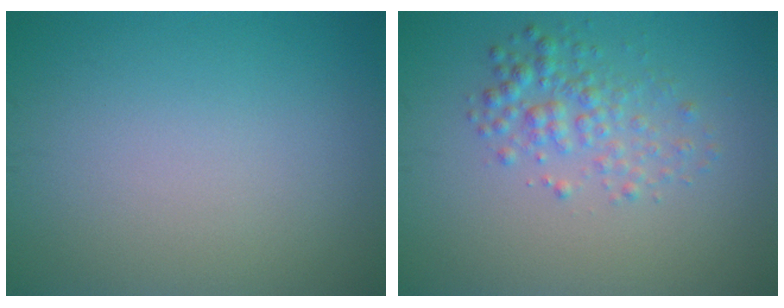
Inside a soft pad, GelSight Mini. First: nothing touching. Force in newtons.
{"total": 2.8, "press": 2.8, "slide": 0.0}